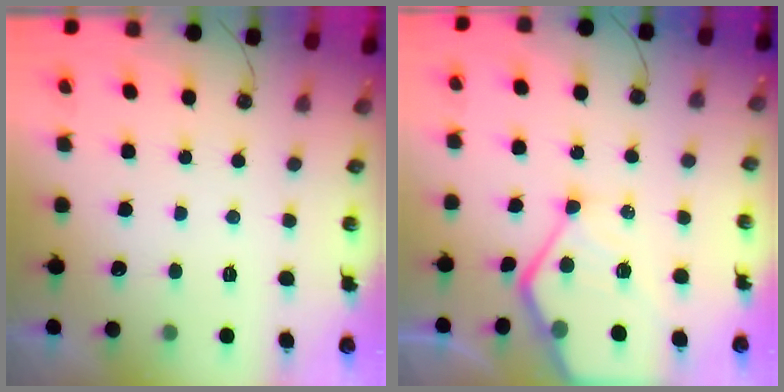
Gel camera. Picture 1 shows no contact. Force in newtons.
{"total": 13.6, "press": 13.5, "slide": 1.2}